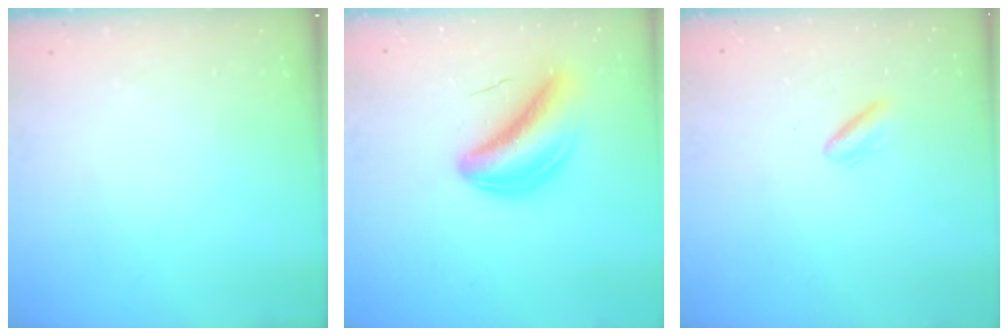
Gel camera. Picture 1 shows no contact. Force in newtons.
{"total": 7.9, "press": 7.5, "slide": 2.5}
{"total": 3.3, "press": 3.1, "slide": 1.2}